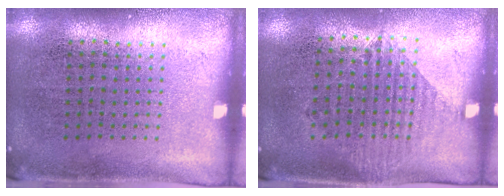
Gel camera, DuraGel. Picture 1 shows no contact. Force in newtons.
{"total": 1.1, "press": 1.0, "slide": 0.5}